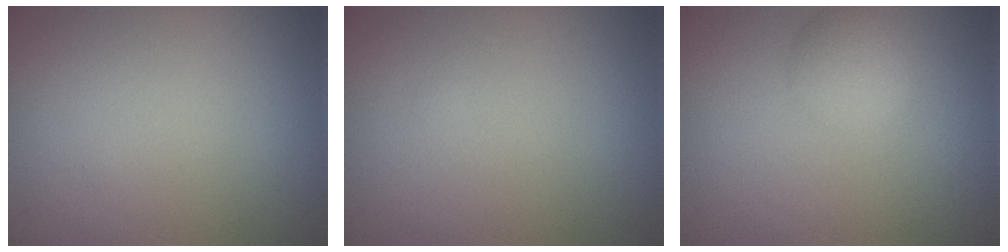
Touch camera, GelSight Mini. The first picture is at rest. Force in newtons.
{"total": 0.0}
{"total": 2.5, "press": 2.5, "slide": 0.1}